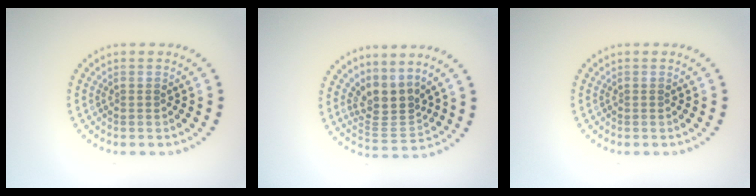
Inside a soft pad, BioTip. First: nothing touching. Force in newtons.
{"total": 3.3, "press": 2.4, "slide": 2.2}
{"total": 0.0}